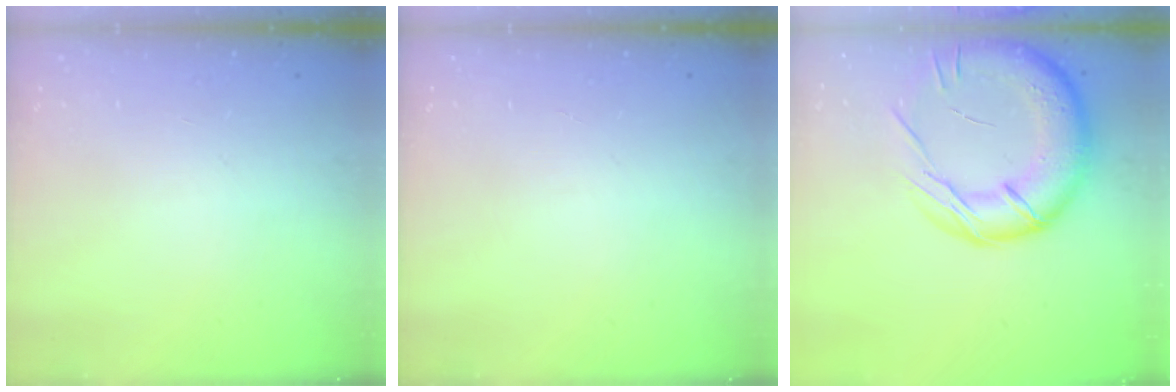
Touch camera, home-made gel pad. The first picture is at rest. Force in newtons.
{"total": 0.0}
{"total": 23.0, "press": 22.9, "slide": 2.4}